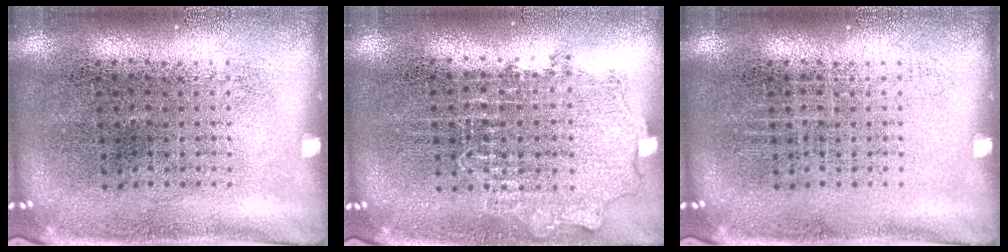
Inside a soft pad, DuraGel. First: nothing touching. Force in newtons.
{"total": 0.9, "press": 0.8, "slide": 0.2}
{"total": 0.0}